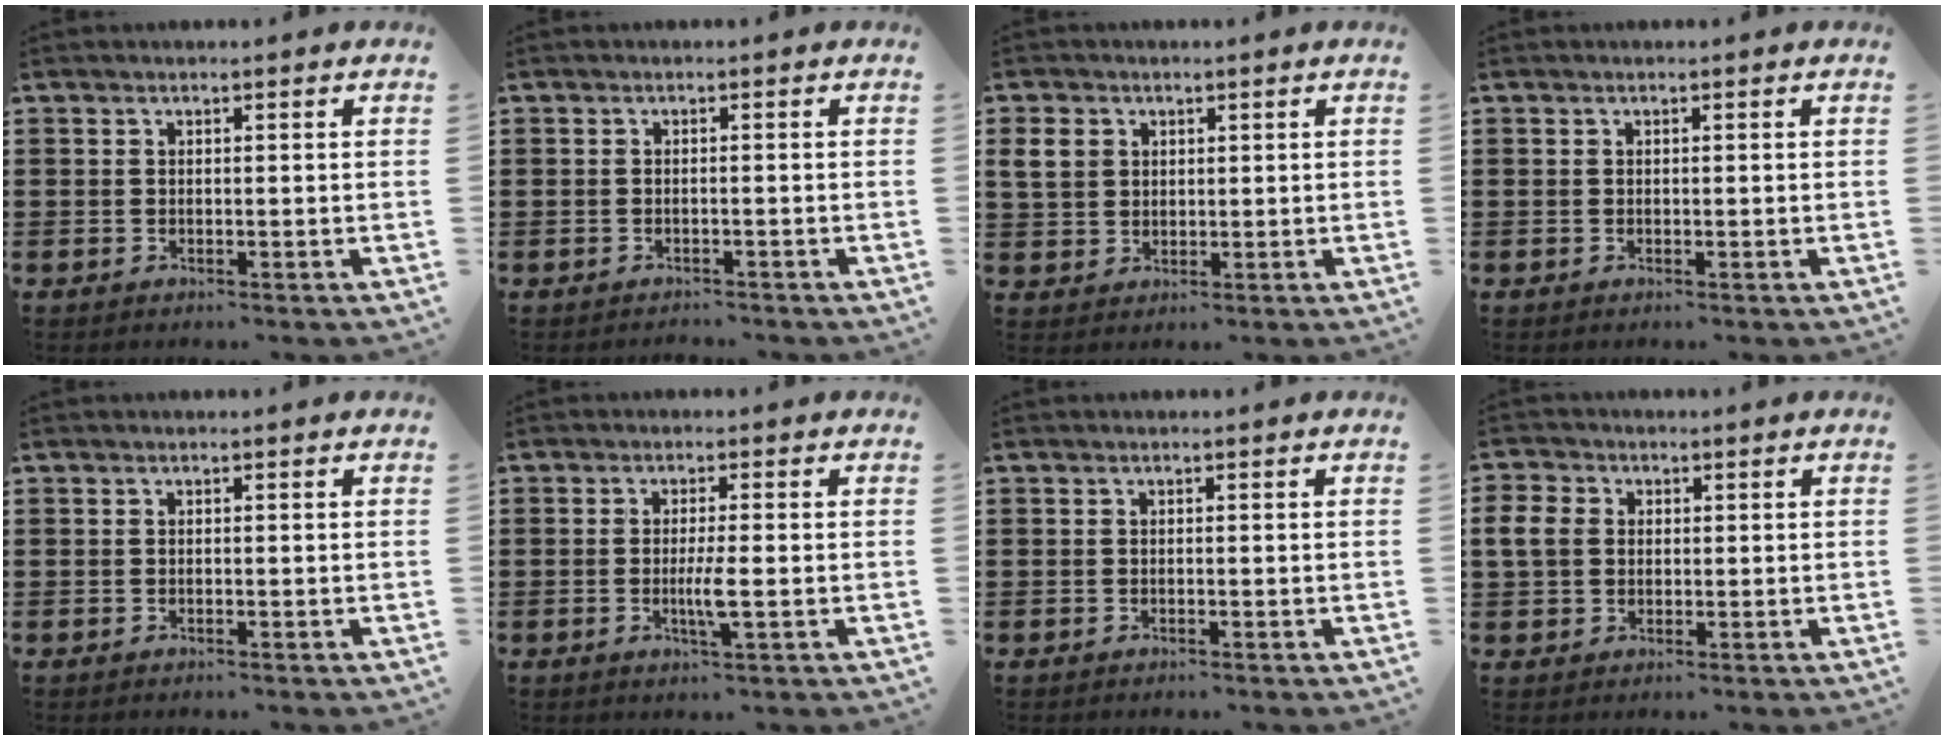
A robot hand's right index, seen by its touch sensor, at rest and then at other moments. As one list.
[{"total": 0.8, "force": [-0.7, 0.3, 0.1], "torque": [-0.003, 0.000, -0.016]}, {"total": 4.0, "force": [1.5, 3.4, 1.5], "torque": [-0.051, 0.009, 0.025]}, {"total": 0.0}, {"total": 0.0}, {"total": 3.7, "force": [-0.8, 0.2, 3.6], "torque": [-0.071, -0.008, -0.017]}, {"total": 0.0}, {"total": 4.1, "force": [0.5, 3.6, 2.0], "torque": [-0.065, 0.008, 0.002]}]